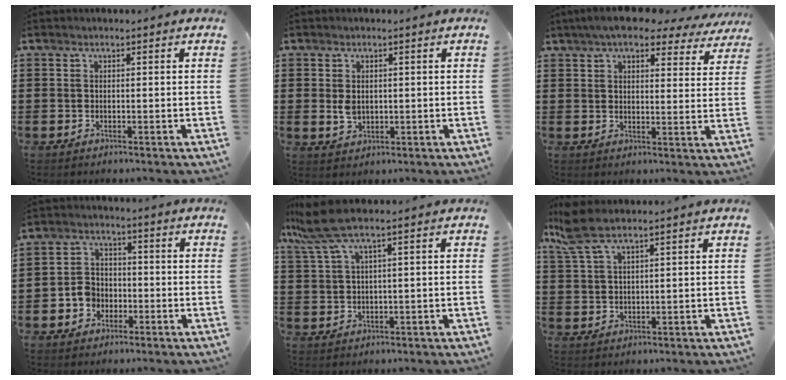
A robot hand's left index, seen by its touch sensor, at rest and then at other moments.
{"total": 2.8, "force": [0.4, 1.9, 2.0], "torque": [-0.041, 0.006, 0.007]}
{"total": 7.0, "force": [5.9, 1.4, 3.4], "torque": [-0.077, -0.013, 0.107]}
{"total": 4.2, "force": [-1.8, 3.5, 1.6], "torque": [-0.045, 0.007, -0.039]}
{"total": 5.8, "force": [3.4, 0.3, 4.7], "torque": [-0.115, -0.007, 0.057]}
{"total": 5.6, "force": [4.2, 0.5, 3.6], "torque": [-0.092, -0.009, 0.075]}